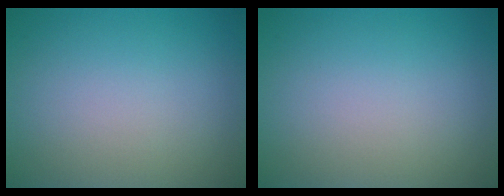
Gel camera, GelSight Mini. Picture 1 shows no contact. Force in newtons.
{"total": 0.0}